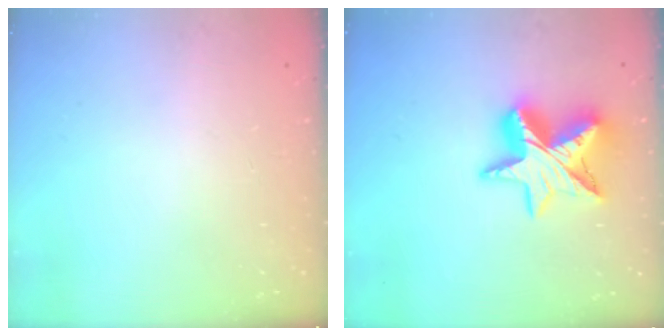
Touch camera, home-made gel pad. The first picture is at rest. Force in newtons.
{"total": 15.2, "press": 15.2, "slide": 1.4}